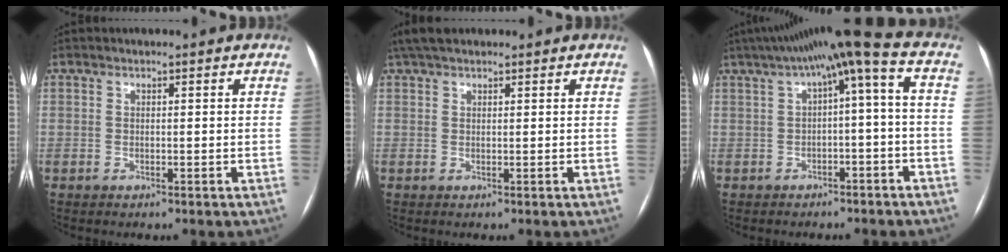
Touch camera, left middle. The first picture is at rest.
{"total": 4.5, "force": [3.6, 1.5, 2.2], "torque": [-0.041, 0.030, 0.066]}
{"total": 10.3, "force": [1.5, 1.1, 10.1], "torque": [-0.167, 0.056, 0.022]}